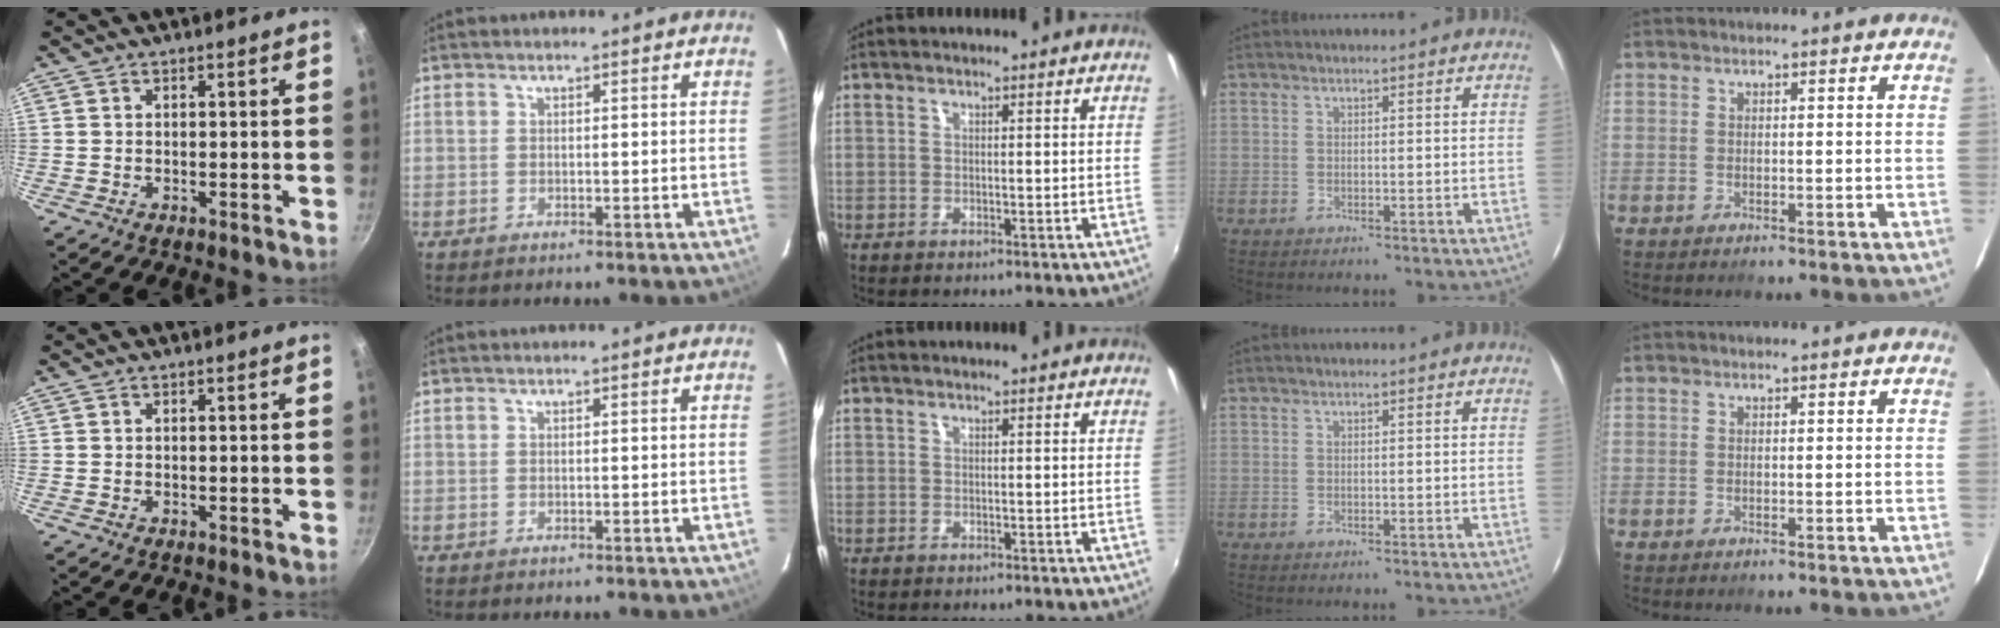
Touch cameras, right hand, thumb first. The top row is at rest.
{}